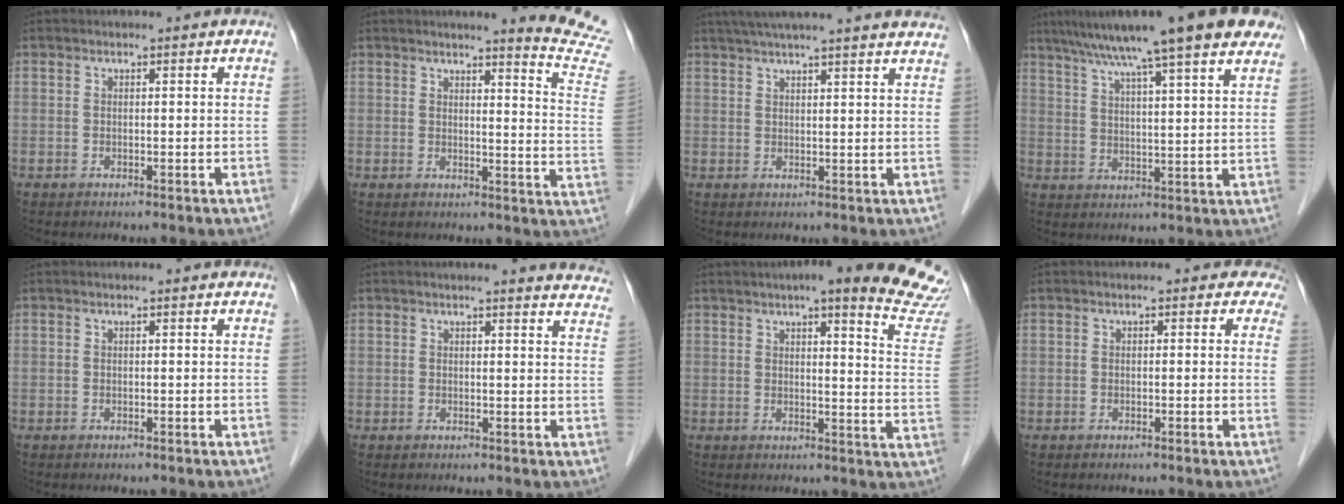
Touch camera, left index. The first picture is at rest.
{"total": 11.3, "force": [10.6, -1.6, 3.4], "torque": [-0.031, -0.107, 0.094]}
{"total": 19.0, "force": [16.8, 0.1, 8.9], "torque": [-0.143, 0.021, 0.213]}
{"total": 19.3, "force": [14.6, 1.0, 12.5], "torque": [-0.194, 0.038, 0.197]}
{"total": 0.0}
{"total": 8.4, "force": [8.2, 0.5, 1.9], "torque": [0.000, -0.037, 0.056]}
{"total": 18.3, "force": [16.5, 1.1, 8.0], "torque": [-0.081, -0.067, 0.167]}
{"total": 1.5, "force": [0.4, 1.3, 0.5], "torque": [0.013, 0.000, -0.014]}